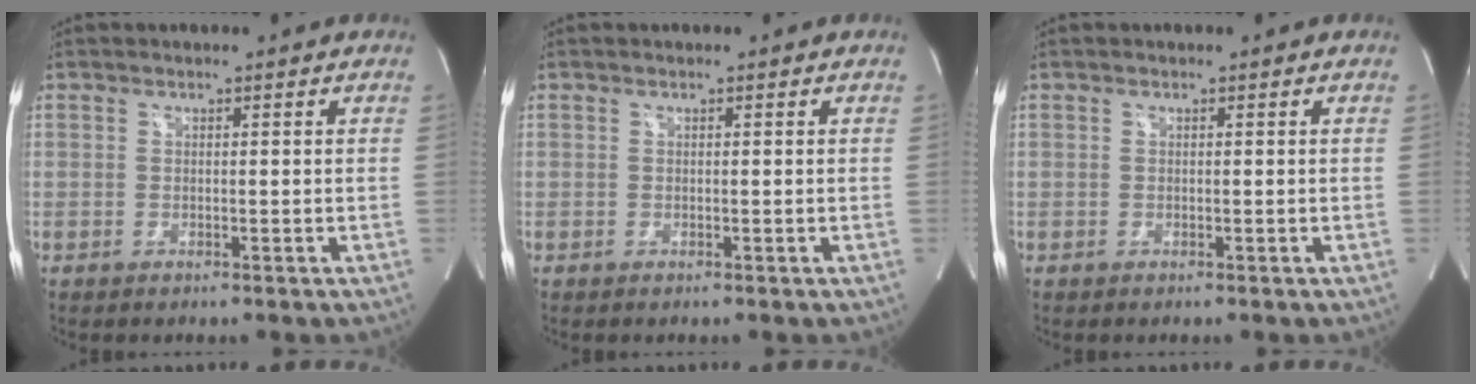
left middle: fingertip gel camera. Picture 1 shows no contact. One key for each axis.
{"total": 0.0}
{"total": 0.0}